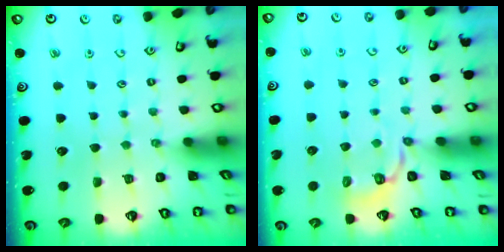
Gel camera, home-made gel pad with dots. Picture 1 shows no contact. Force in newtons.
{"total": 4.2, "press": 3.2, "slide": 2.6}